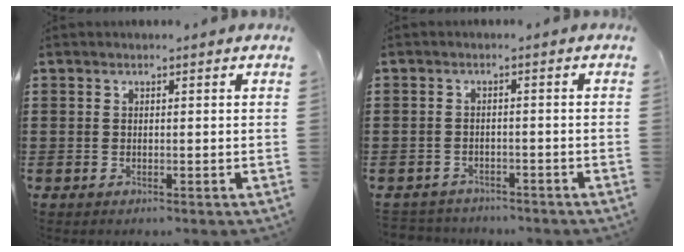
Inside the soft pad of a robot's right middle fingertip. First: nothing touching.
{"total": 2.3, "force": [-2.2, 0.3, -0.4], "torque": [-0.002, -0.002, -0.051]}